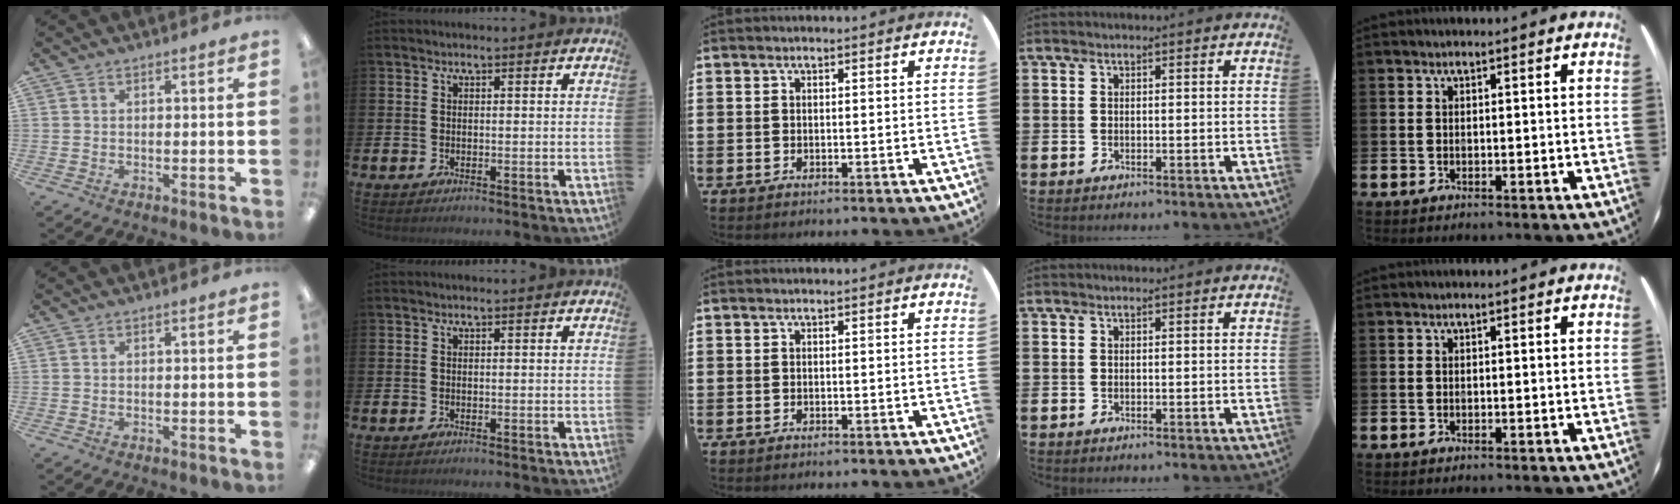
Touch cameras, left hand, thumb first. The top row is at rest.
{}